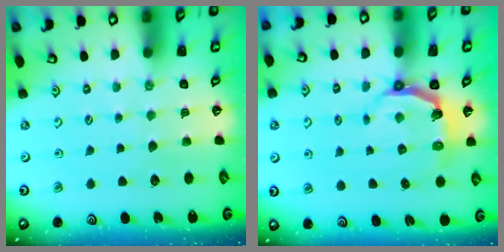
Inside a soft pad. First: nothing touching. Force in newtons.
{"total": 4.6, "press": 3.0, "slide": 3.4}